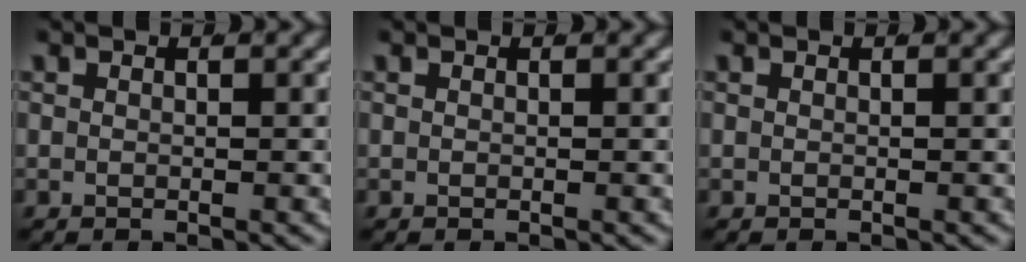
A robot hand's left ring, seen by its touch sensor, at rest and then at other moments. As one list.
[{"total": 0.0}, {"total": 0.0}]